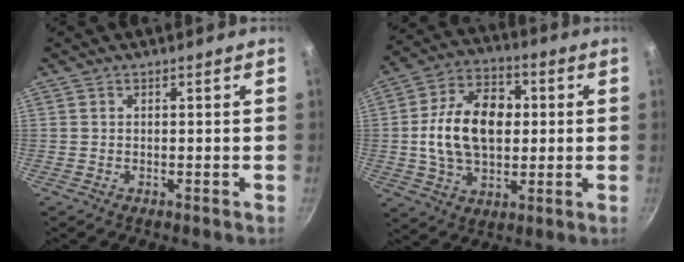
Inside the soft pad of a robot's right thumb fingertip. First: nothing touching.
{"total": 17.1, "force": [1.0, 11.6, 12.5], "torque": [-0.183, 0.020, 0.010]}